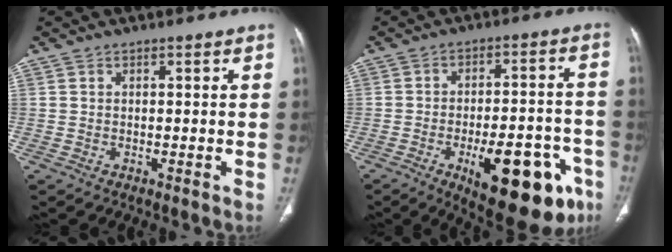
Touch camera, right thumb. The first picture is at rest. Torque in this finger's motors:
{"motor_torque": [2.42, 2.49, 1.45, -1.26, 0.36]}